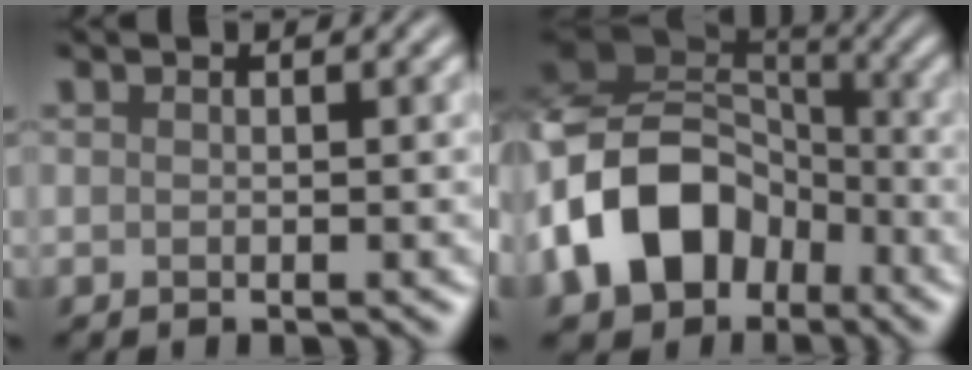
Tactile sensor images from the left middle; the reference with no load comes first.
{"total": 12.6, "force": [-4.7, 9.3, 7.0], "torque": [-0.159, -0.008, -0.097]}